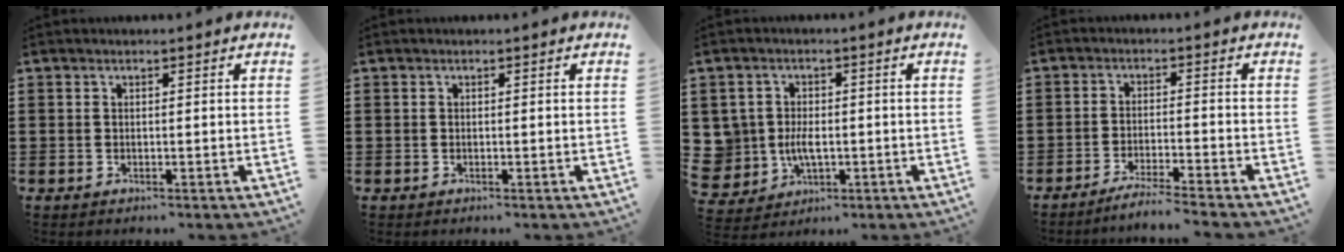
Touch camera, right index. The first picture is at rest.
{"total": 0.0}
{"total": 5.0, "force": [-0.6, 4.2, 2.6], "torque": [-0.081, 0.004, -0.015]}
{"total": 3.5, "force": [-3.3, -0.5, 1.1], "torque": [-0.019, -0.003, -0.065]}